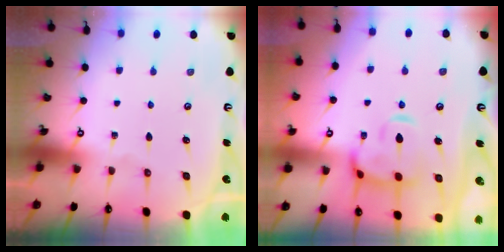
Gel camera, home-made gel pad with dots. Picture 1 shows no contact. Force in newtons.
{"total": 5.8, "press": 5.6, "slide": 1.5}